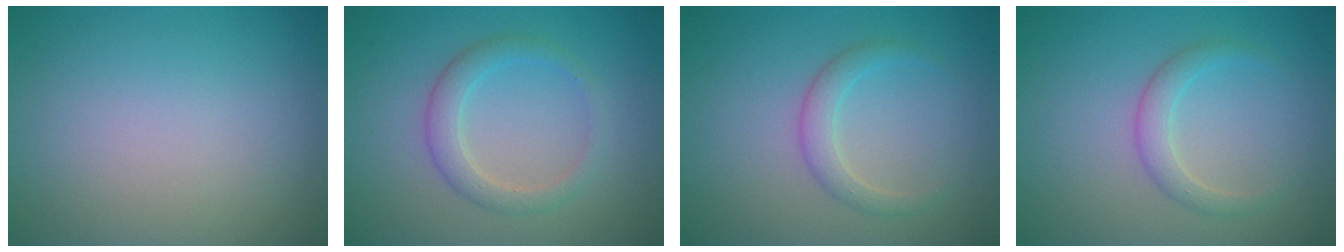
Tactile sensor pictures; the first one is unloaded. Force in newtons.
{"total": 2.6, "press": 2.6, "slide": 0.2}
{"total": 2.0, "press": 2.0, "slide": 0.1}
{"total": 2.0, "press": 2.0, "slide": 0.1}